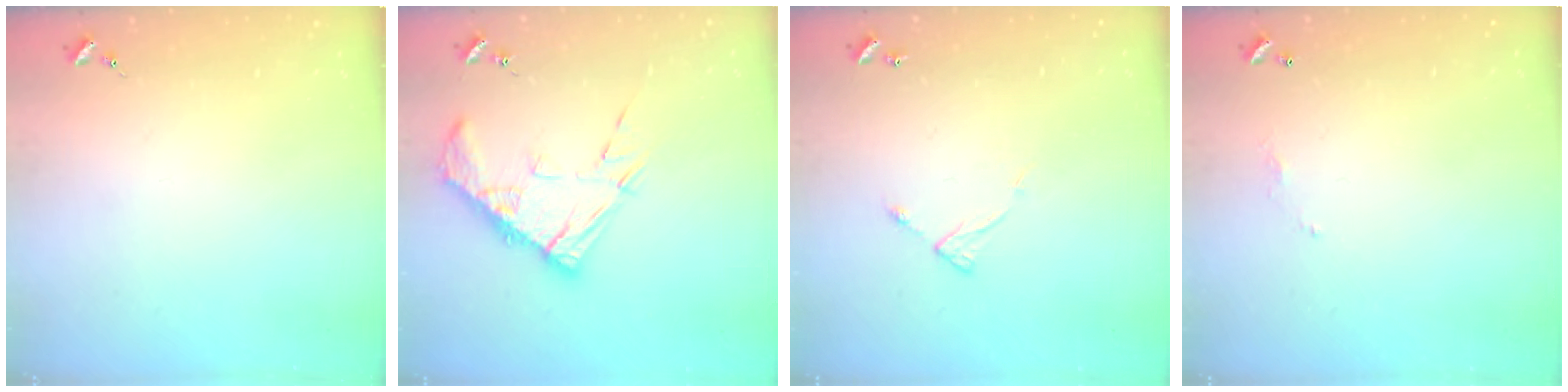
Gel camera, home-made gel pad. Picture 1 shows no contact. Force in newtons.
{"total": 13.3, "press": 13.2, "slide": 1.2}
{"total": 5.4, "press": 5.4, "slide": 0.4}
{"total": 3.6, "press": 3.6, "slide": 0.1}